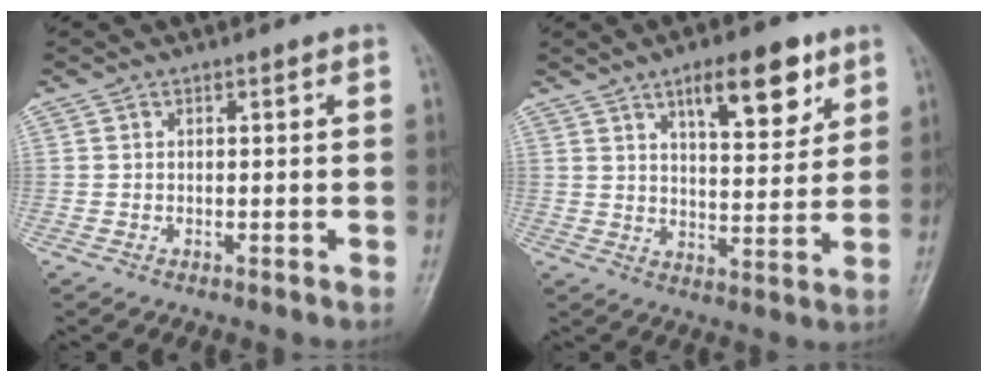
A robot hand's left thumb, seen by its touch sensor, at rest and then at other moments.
{"total": 11.4, "force": [6.4, 4.3, 8.4], "torque": [-0.101, -0.035, 0.102]}